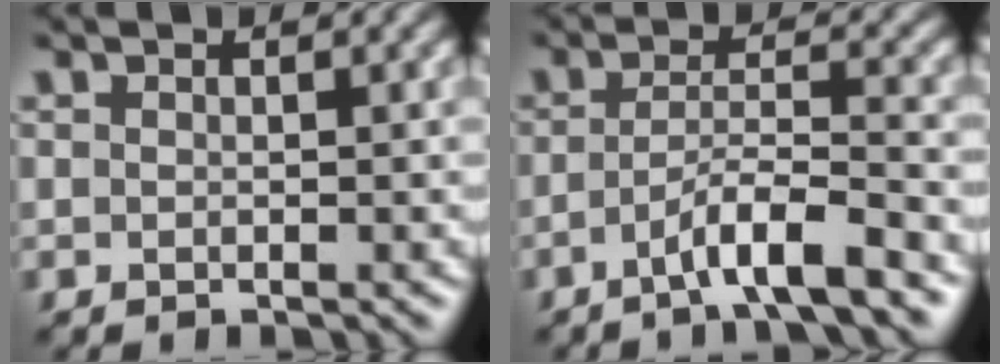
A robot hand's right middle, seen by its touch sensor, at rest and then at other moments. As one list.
[{"total": 4.8, "force": [-2.8, 0.6, 3.9], "torque": [-0.066, 0.009, -0.056]}]